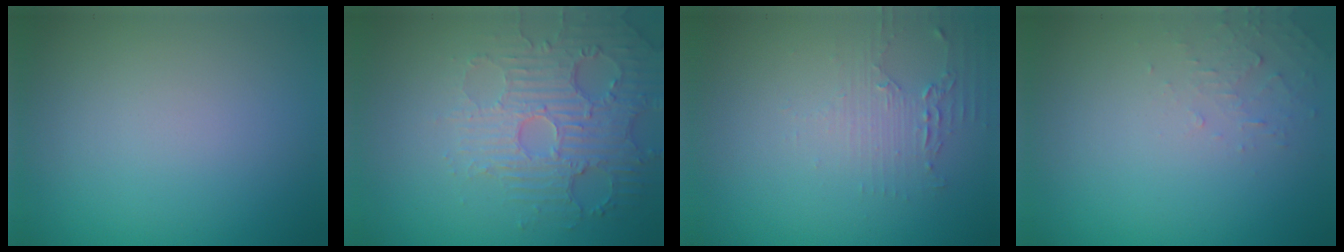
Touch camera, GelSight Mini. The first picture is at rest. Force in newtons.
{"total": 5.2, "press": 3.8, "slide": 3.6}
{"total": 1.7, "press": 1.7, "slide": 0.3}
{"total": 1.4, "press": 1.4, "slide": 0.2}